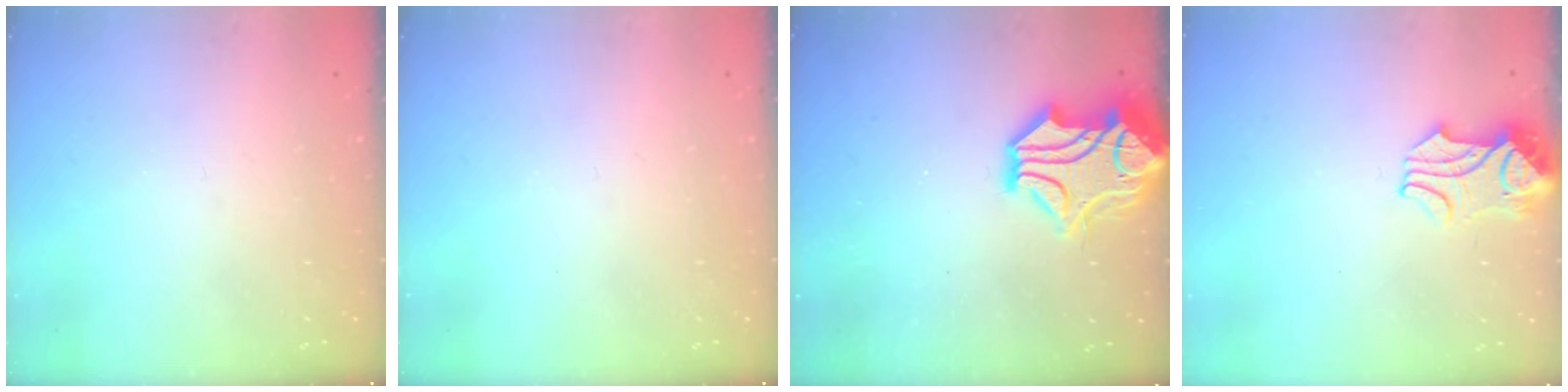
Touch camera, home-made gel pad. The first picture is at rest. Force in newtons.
{"total": 0.0}
{"total": 5.6, "press": 5.2, "slide": 2.0}
{"total": 2.3, "press": 2.2, "slide": 0.5}